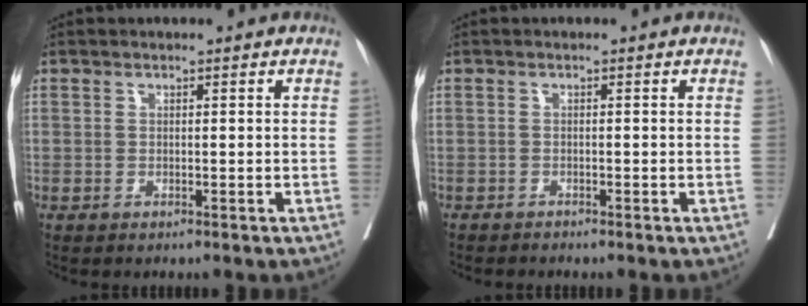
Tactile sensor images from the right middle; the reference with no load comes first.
{"total": 0.9, "force": [-0.9, 0.1, 0.0], "torque": [-0.004, -0.002, -0.016]}